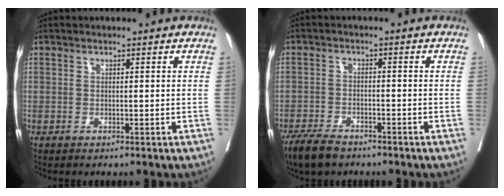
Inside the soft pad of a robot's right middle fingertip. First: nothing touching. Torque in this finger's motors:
{"motor_torque": [0.14, -0.14, 0.06, 0.03]}